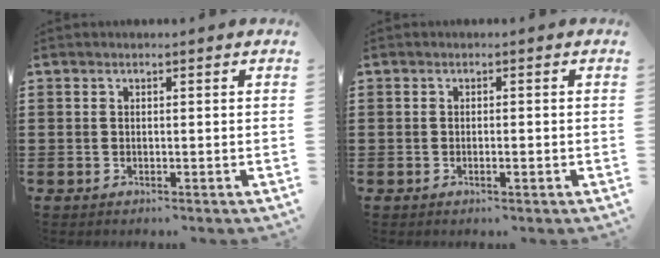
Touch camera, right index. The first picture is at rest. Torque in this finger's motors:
{"motor_torque": [-0.50, 0.55, 0.01, -0.01]}